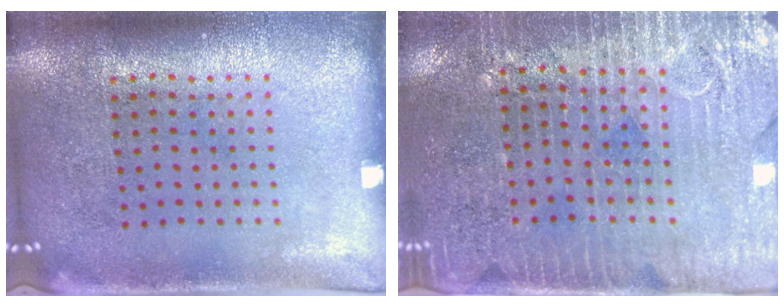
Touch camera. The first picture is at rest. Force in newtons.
{"total": 3.6, "press": 3.2, "slide": 1.7}